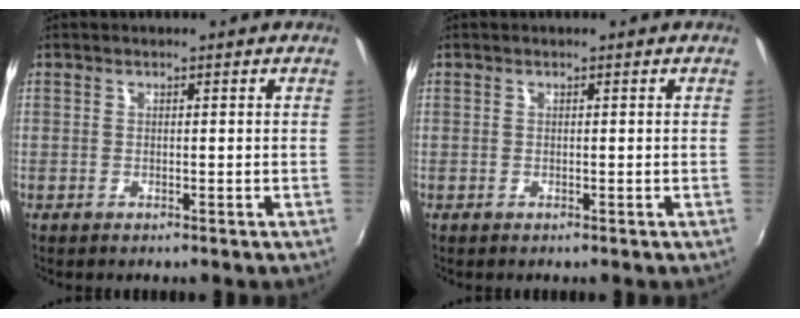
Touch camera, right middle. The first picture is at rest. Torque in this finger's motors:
{"motor_torque": [0.02, 0.02, 0.00, 0.00]}